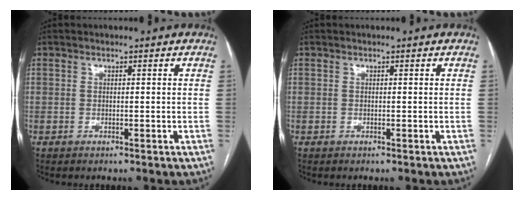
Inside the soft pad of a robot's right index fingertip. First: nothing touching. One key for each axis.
{"total": 0.0}